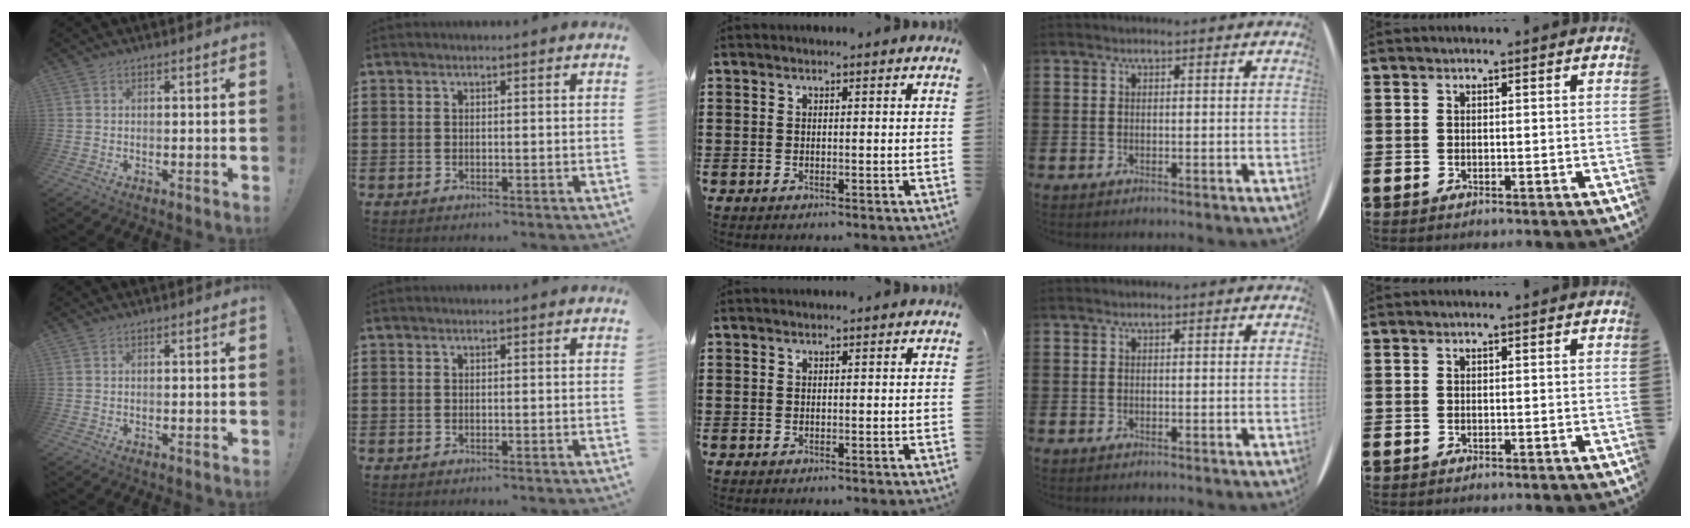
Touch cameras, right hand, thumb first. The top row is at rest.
{}